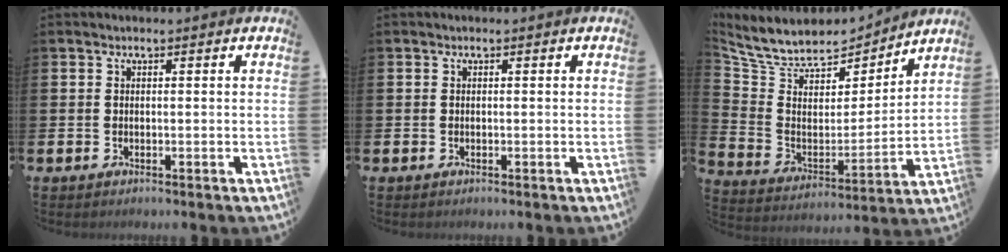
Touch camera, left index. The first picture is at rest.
{"total": 0.0}
{"total": 8.5, "force": [7.6, 3.3, 1.9], "torque": [-0.078, -0.054, 0.134]}